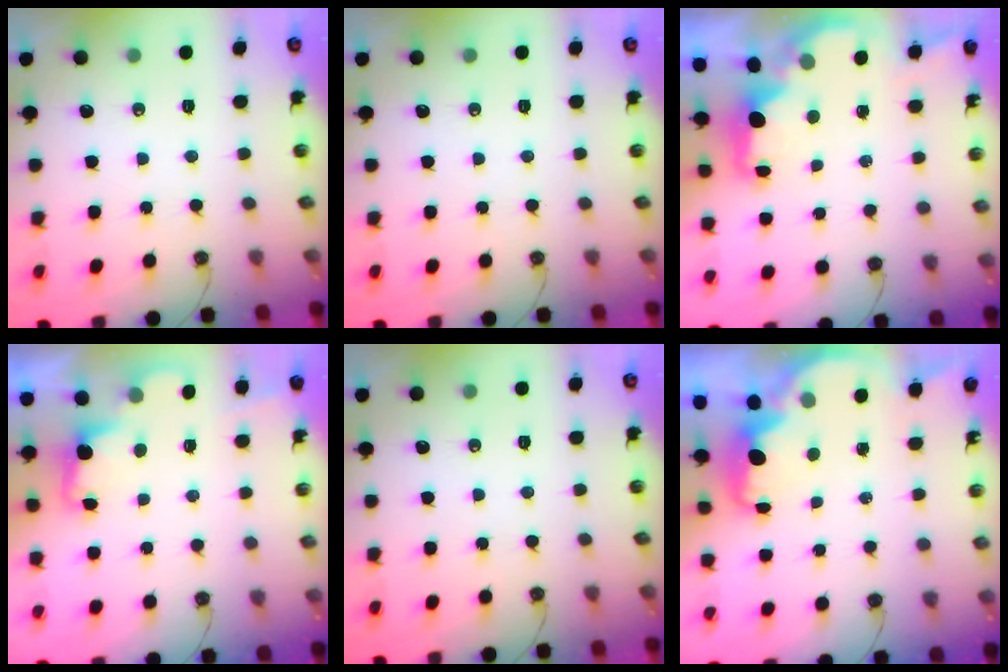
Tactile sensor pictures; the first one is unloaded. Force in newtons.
{"total": 0.0}
{"total": 1.8, "press": 1.7, "slide": 0.6}
{"total": 2.0, "press": 1.8, "slide": 0.9}
{"total": 0.0}
{"total": 2.7, "press": 2.6, "slide": 0.6}